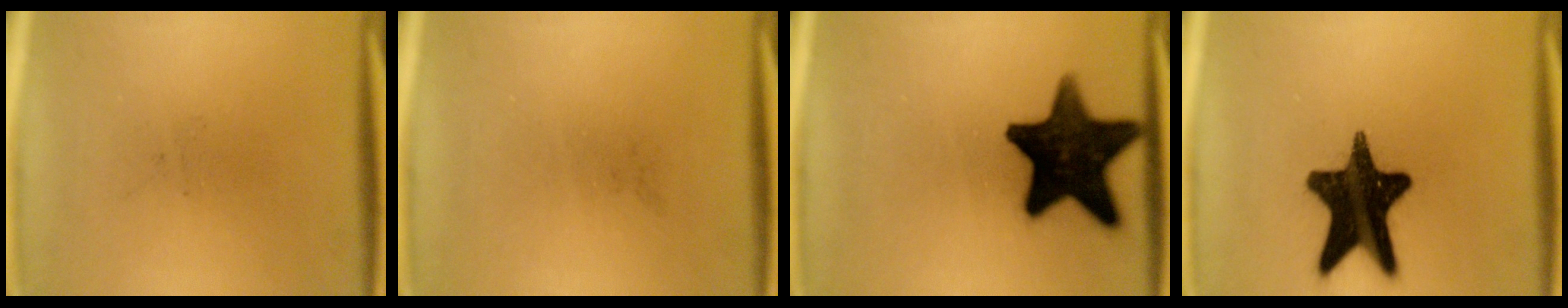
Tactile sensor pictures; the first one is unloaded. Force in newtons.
{"total": 0.0}
{"total": 17.9}
{"total": 17.7}